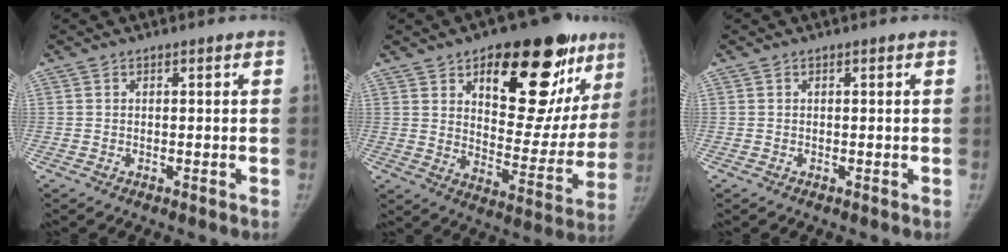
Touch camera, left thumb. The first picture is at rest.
{"total": 26.2, "force": [13.7, 11.8, 19.0], "torque": [-0.204, -0.045, 0.201]}
{"total": 0.0}